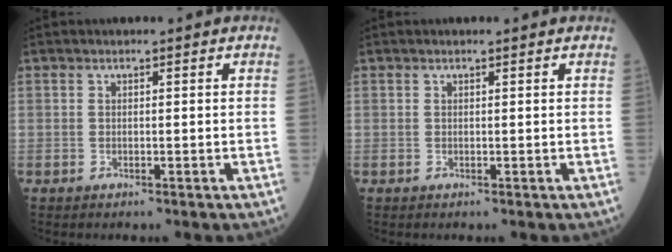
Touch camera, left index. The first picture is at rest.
{"total": 0.6, "force": [0.5, 0.0, 0.2], "torque": [-0.010, 0.005, 0.007]}